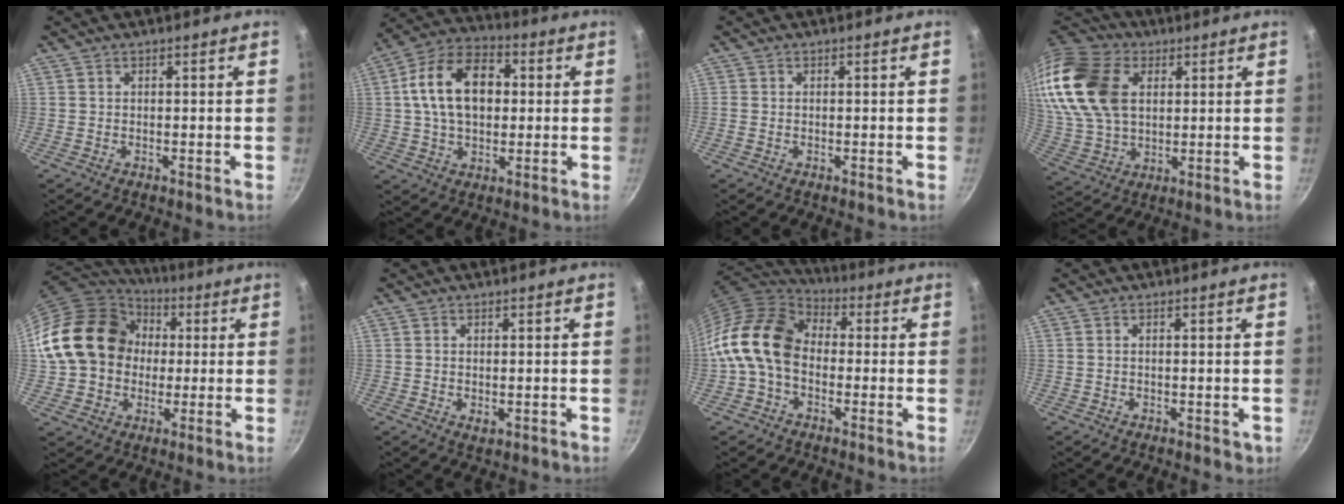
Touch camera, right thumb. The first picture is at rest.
{"total": 15.9, "force": [2.2, 10.6, 11.7], "torque": [-0.172, 0.023, 0.023]}
{"total": 0.5, "force": [-0.1, 0.4, 0.3], "torque": [-0.007, 0.003, -0.001]}
{"total": 22.7, "force": [6.4, 15.4, 15.5], "torque": [-0.316, 0.001, 0.123]}
{"total": 19.2, "force": [2.2, 16.0, 10.4], "torque": [-0.162, 0.040, 0.036]}
{"total": 1.6, "force": [0.1, 0.9, 1.3], "torque": [-0.021, -0.004, 0.002]}
{"total": 15.1, "force": [-1.1, 11.0, 10.3], "torque": [-0.168, 0.037, -0.043]}
{"total": 1.1, "force": [0.0, 0.6, 0.9], "torque": [-0.010, 0.001, 0.001]}